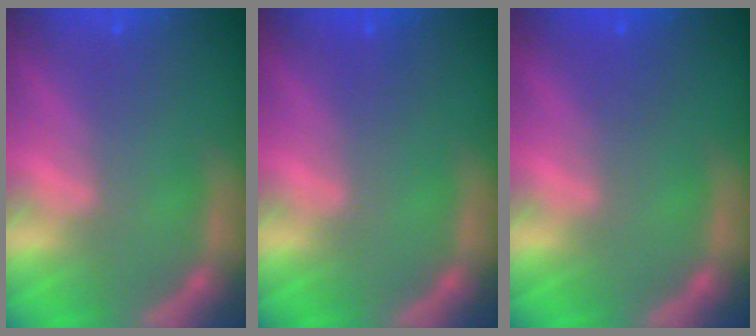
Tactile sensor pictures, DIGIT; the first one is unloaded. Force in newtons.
{"total": 1.0}
{"total": 1.5}